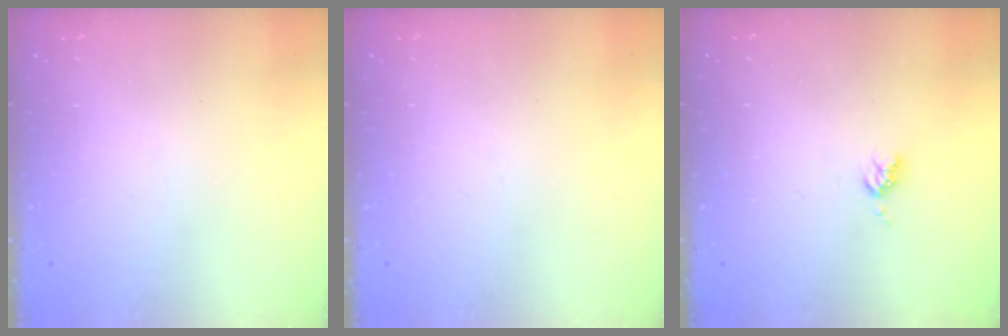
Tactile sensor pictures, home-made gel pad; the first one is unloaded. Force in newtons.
{"total": 0.0}
{"total": 3.2, "press": 3.2, "slide": 0.5}